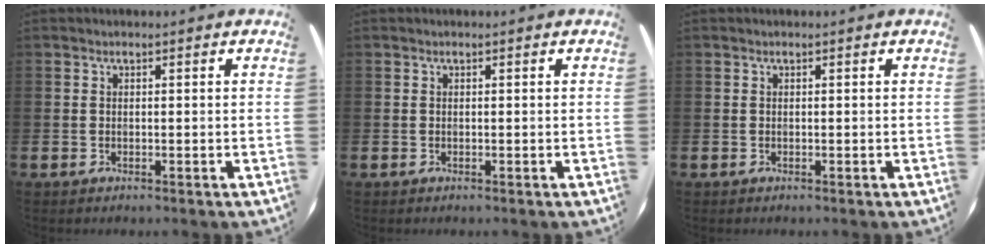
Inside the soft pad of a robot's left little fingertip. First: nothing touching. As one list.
[{"total": 0.0}, {"total": 0.0}]